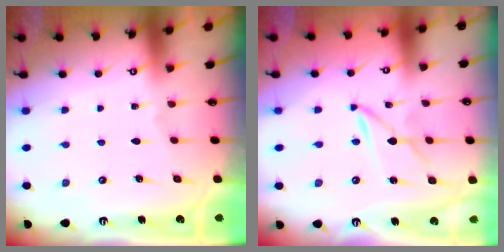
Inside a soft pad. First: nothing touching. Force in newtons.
{"total": 2.5, "press": 2.5, "slide": 0.3}